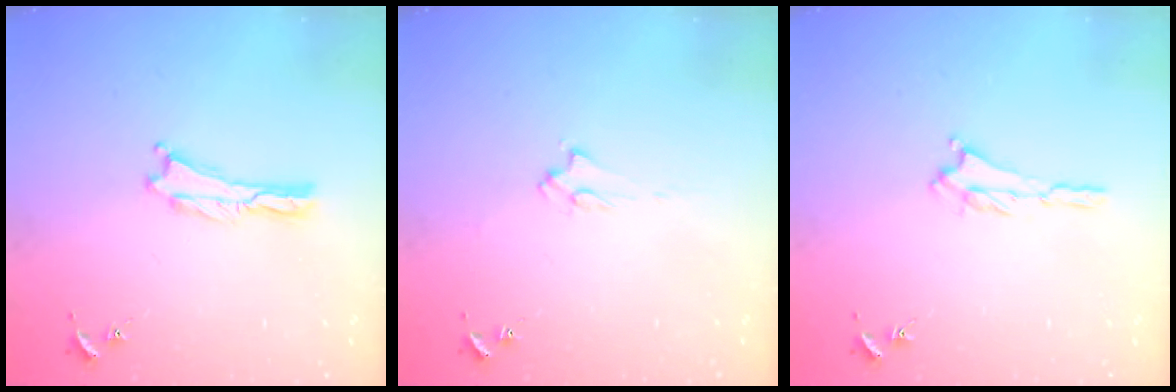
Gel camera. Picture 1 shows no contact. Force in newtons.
{"total": 2.0, "press": 2.0, "slide": 0.3}
{"total": 1.2, "press": 1.1, "slide": 0.5}